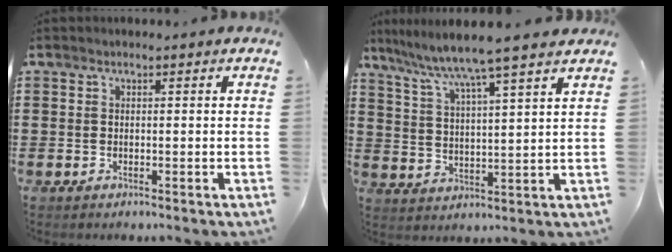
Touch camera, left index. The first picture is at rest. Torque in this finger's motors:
{"motor_torque": [1.17, -0.97, 0.64, 0.21]}